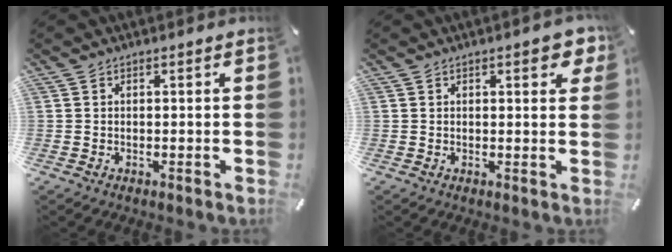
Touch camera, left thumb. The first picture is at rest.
{"total": 4.2, "force": [1.9, 1.7, 3.4], "torque": [-0.039, -0.007, 0.026]}